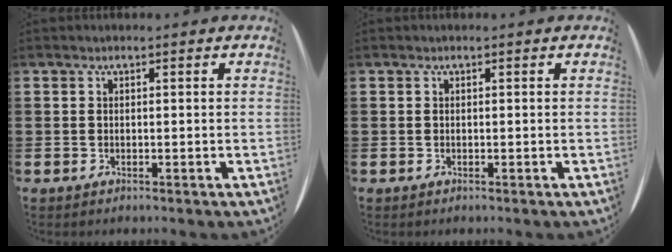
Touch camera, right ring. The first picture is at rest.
{"total": 0.0}